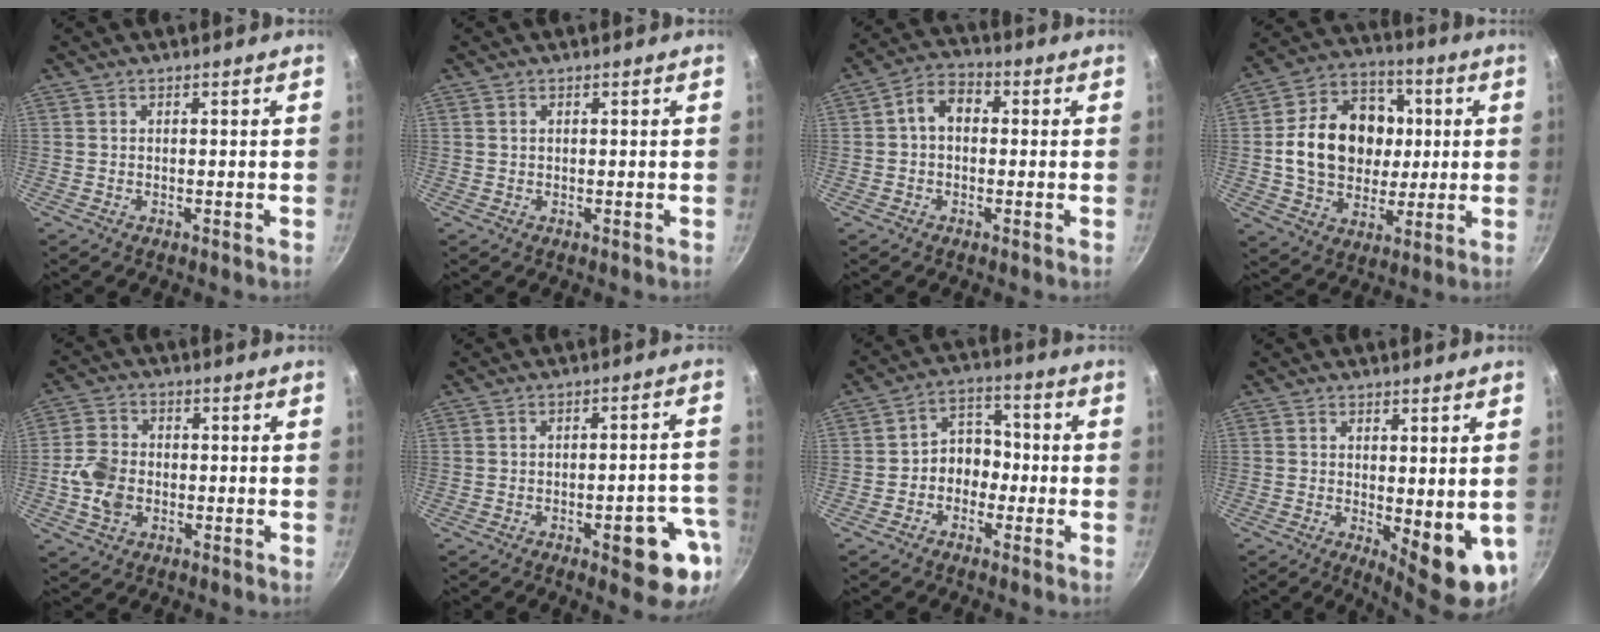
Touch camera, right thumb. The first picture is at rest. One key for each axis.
{"total": 0.5, "fx": 0.2, "fy": 0.4, "fz": 0.3, "tx": -0.005, "ty": 0.002, "tz": 0.003}
{"total": 6.2, "fx": 0.4, "fy": 4.5, "fz": 4.2, "tx": -0.052, "ty": 0.019, "tz": -0.007}
{"total": 19.2, "fx": 1.5, "fy": 15.2, "fz": 11.6, "tx": -0.158, "ty": 0.024, "tz": 0.023}
{"total": 7.7, "fx": -1.6, "fy": 5.8, "fz": 4.8, "tx": -0.084, "ty": 0.013, "tz": -0.037}
{"total": 11.3, "fx": -4.5, "fy": 4.0, "fz": 9.5, "tx": -0.081, "ty": 0.029, "tz": -0.053}
{"total": 6.7, "fx": -1.9, "fy": 5.3, "fz": 3.5, "tx": -0.007, "ty": 0.036, "tz": -0.042}
{"total": 9.6, "fx": -0.9, "fy": 3.5, "fz": 8.9, "tx": -0.101, "ty": -0.011, "tz": 0.000}